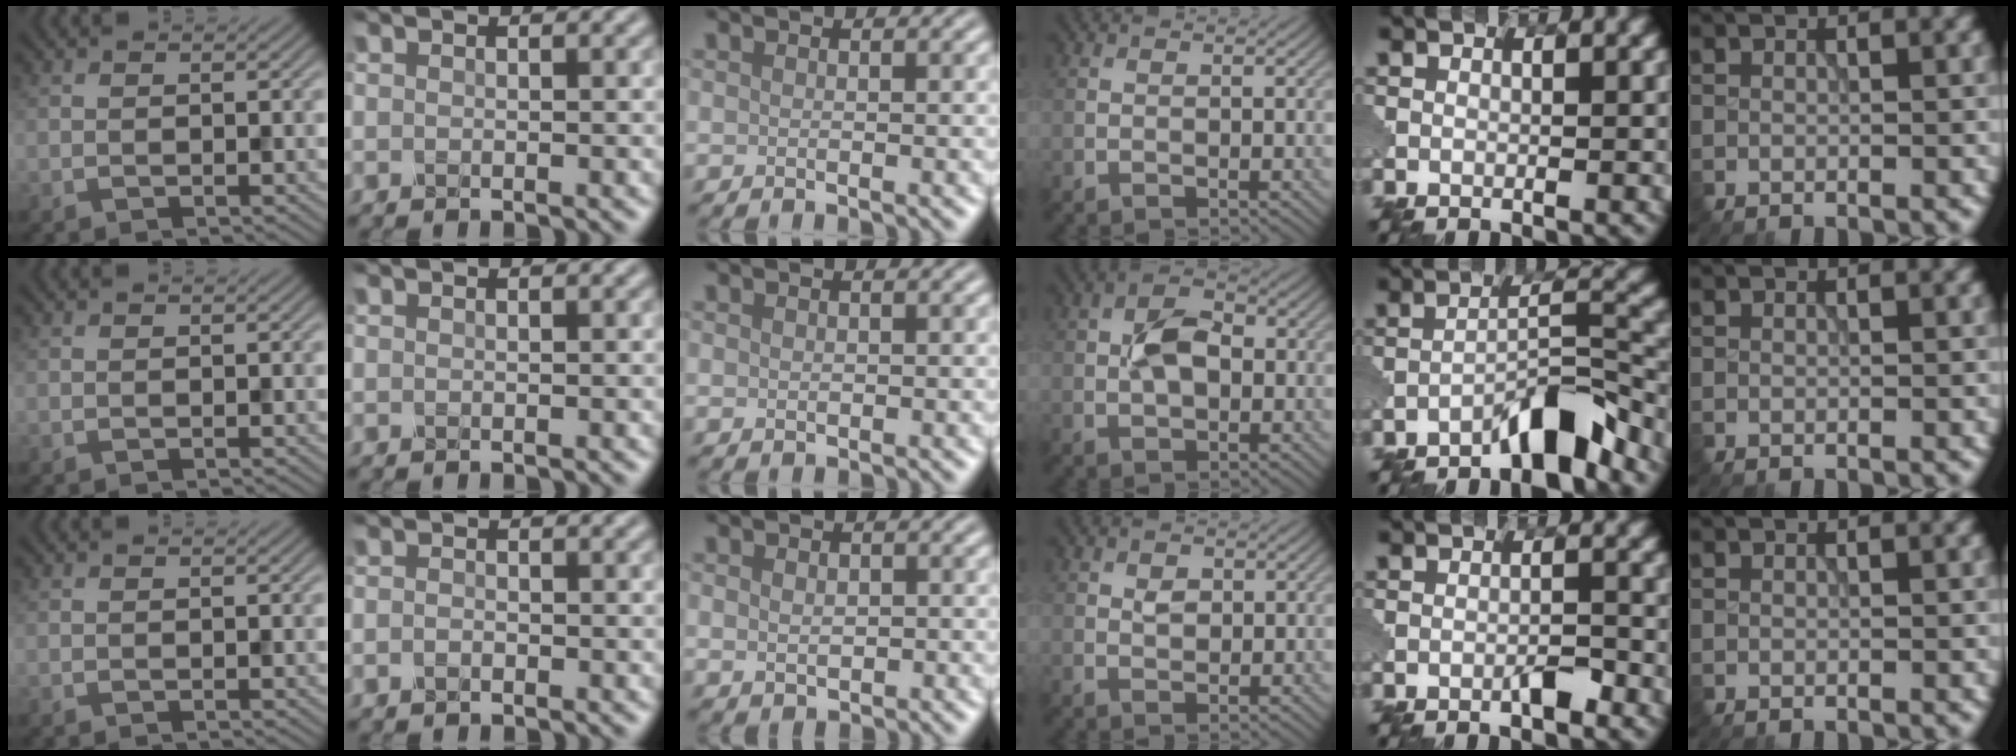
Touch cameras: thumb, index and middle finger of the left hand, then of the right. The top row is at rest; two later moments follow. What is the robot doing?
{"motion": "insert", "object": "pin"}